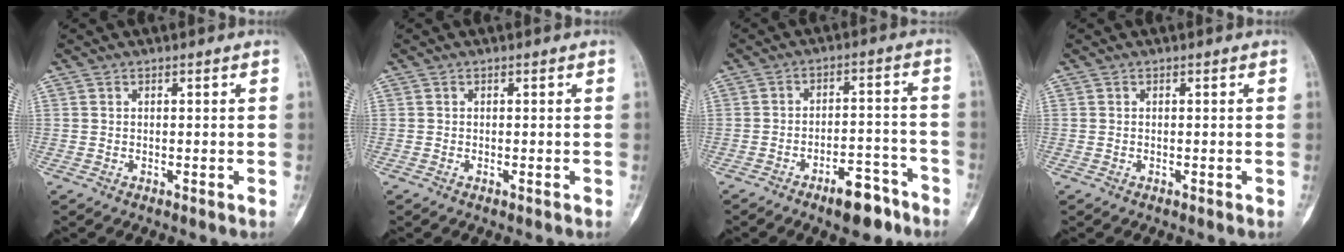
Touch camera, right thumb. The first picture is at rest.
{"total": 0.0}
{"total": 8.4, "force": [-5.8, 3.4, 5.1], "torque": [-0.063, 0.048, -0.083]}
{"total": 0.0}